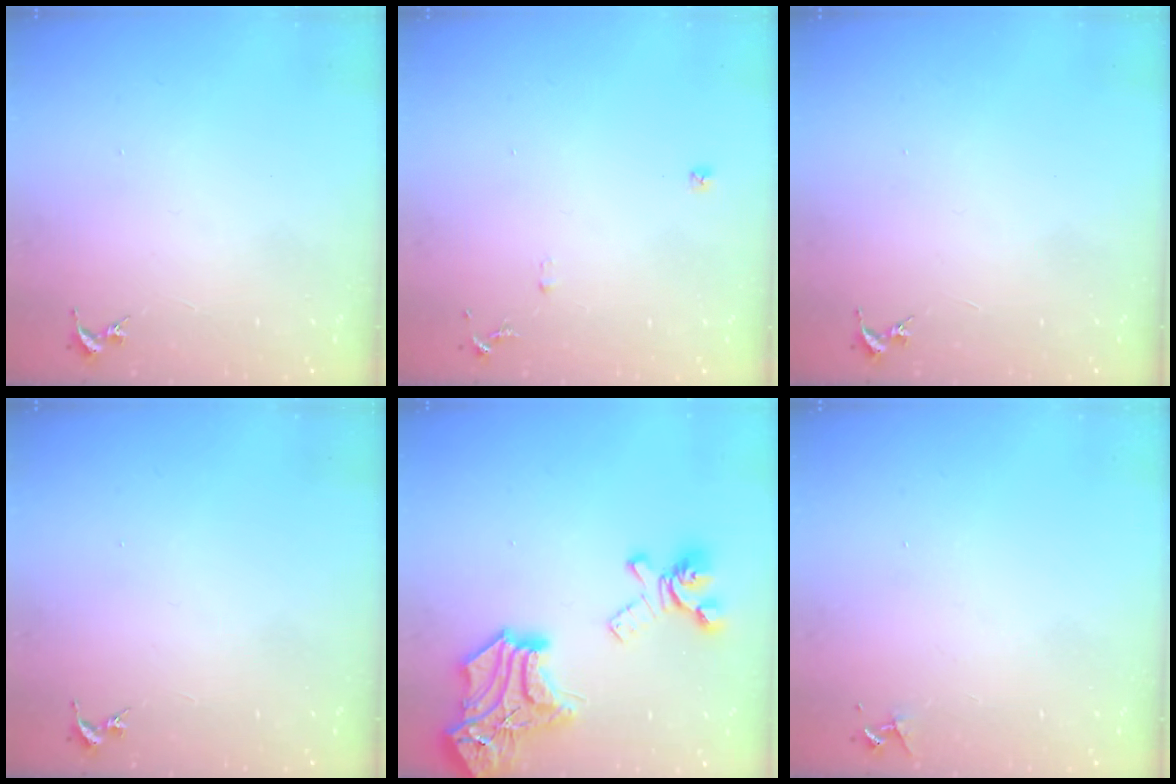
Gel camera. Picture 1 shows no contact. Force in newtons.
{"total": 5.6, "press": 5.5, "slide": 0.6}
{"total": 0.0}
{"total": 0.0}
{"total": 24.6, "press": 24.6, "slide": 0.7}
{"total": 4.2, "press": 4.2, "slide": 0.5}